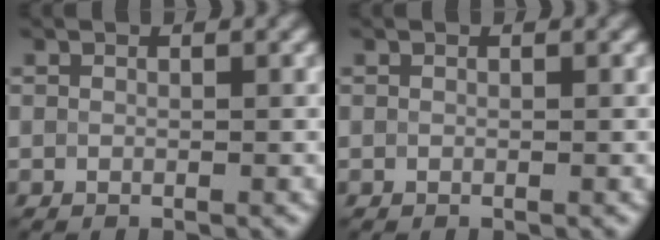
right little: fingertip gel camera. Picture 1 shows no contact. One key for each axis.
{"total": 0.0}